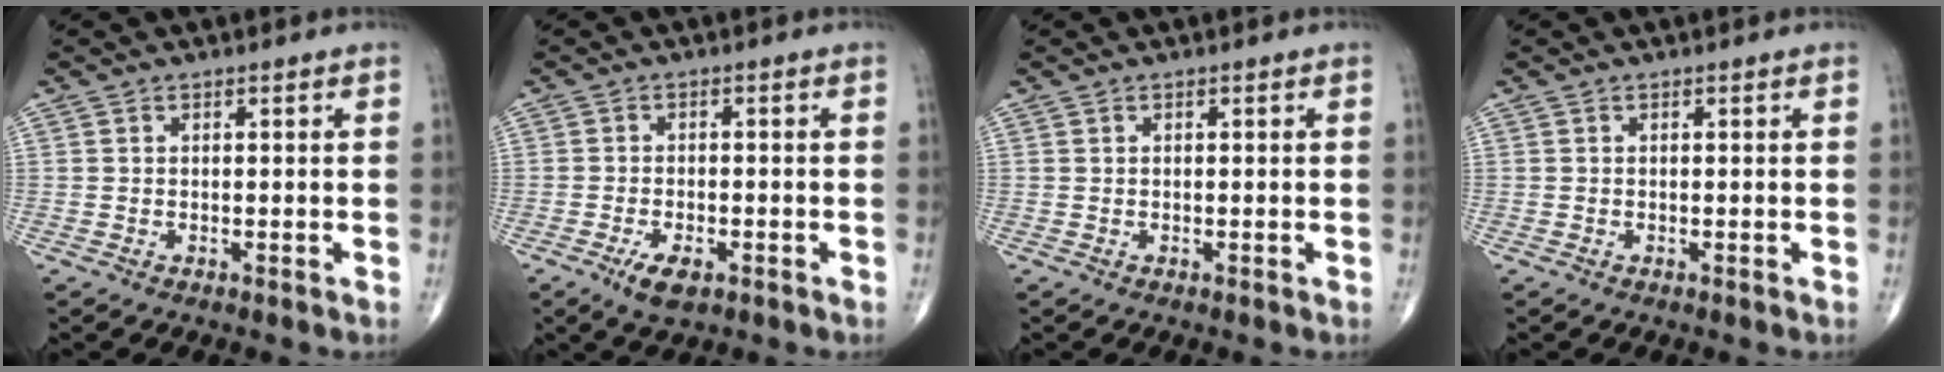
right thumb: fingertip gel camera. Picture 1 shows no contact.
{"total": 4.6, "force": [-2.3, 2.0, 3.4], "torque": [-0.062, 0.000, -0.037]}
{"total": 0.0}
{"total": 0.0}